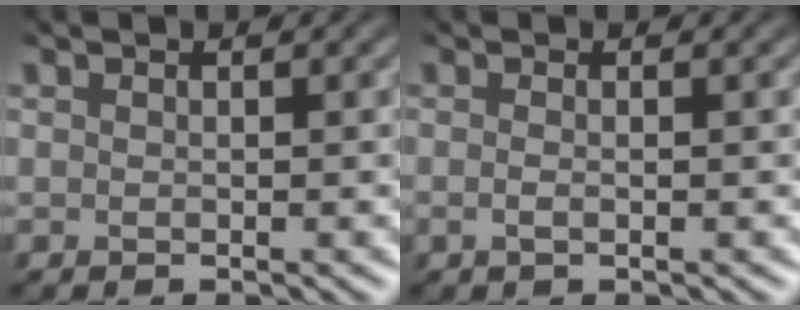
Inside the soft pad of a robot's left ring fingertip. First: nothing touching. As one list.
[{"total": 1.4, "force": [0.1, 0.5, 1.3], "torque": [-0.015, -0.002, -0.015]}]